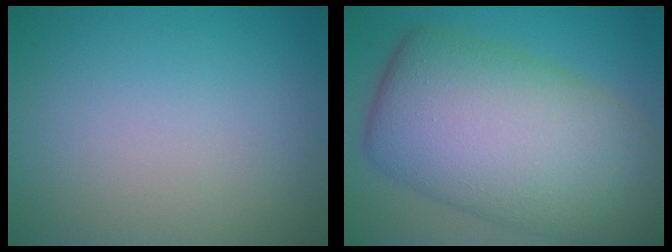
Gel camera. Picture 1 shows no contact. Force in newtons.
{"total": 13.7, "press": 13.7, "slide": 0.5}